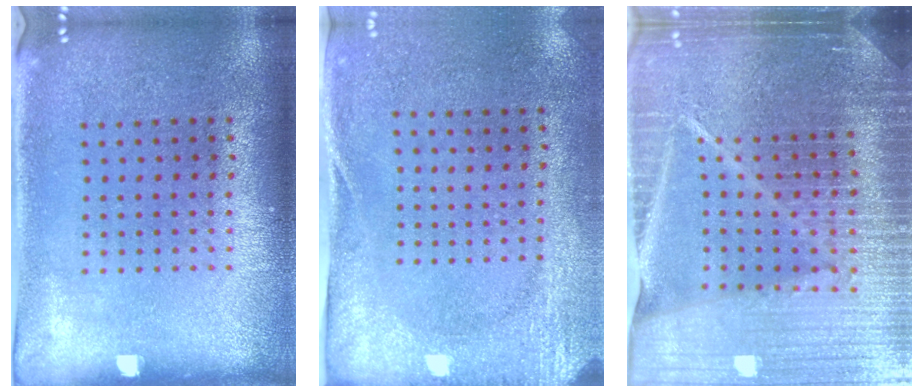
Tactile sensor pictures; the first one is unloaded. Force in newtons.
{"total": 2.7, "press": 2.1, "slide": 1.7}
{"total": 6.4, "press": 5.5, "slide": 3.1}